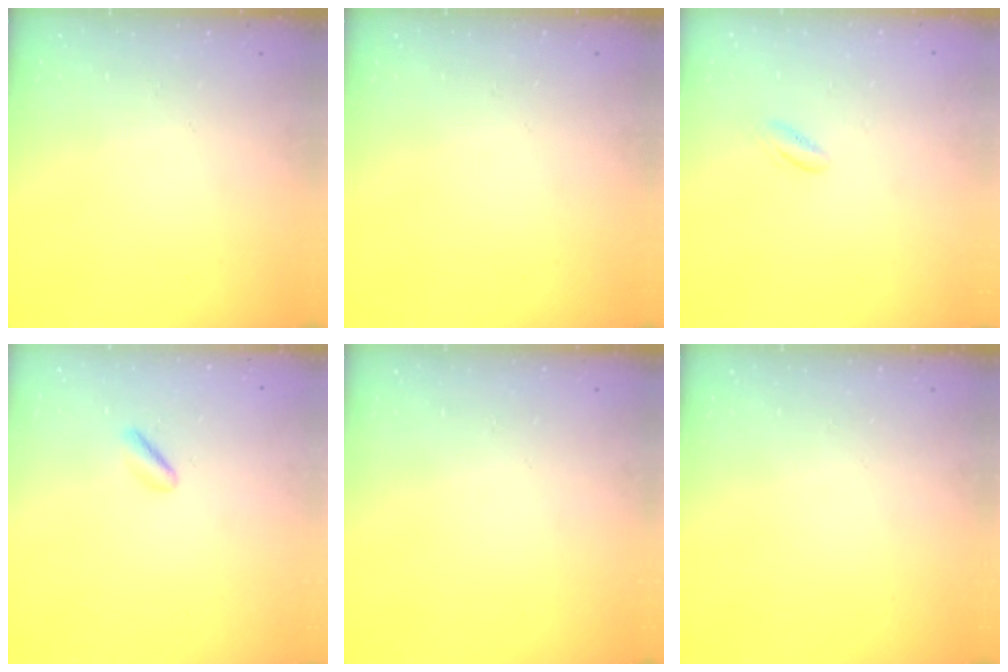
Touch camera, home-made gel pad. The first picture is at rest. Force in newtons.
{"total": 0.0}
{"total": 2.7, "press": 2.6, "slide": 0.8}
{"total": 1.4, "press": 1.1, "slide": 0.8}
{"total": 0.0}
{"total": 0.0}